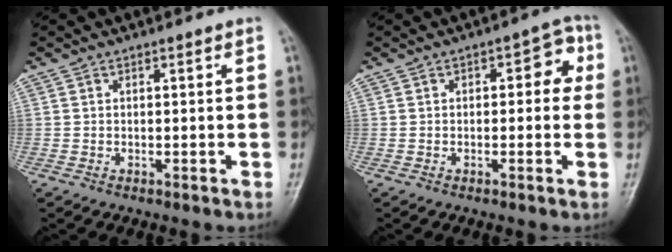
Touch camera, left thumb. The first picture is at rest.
{"total": 5.4, "force": [0.8, 3.0, 4.4], "torque": [-0.022, 0.015, 0.000]}